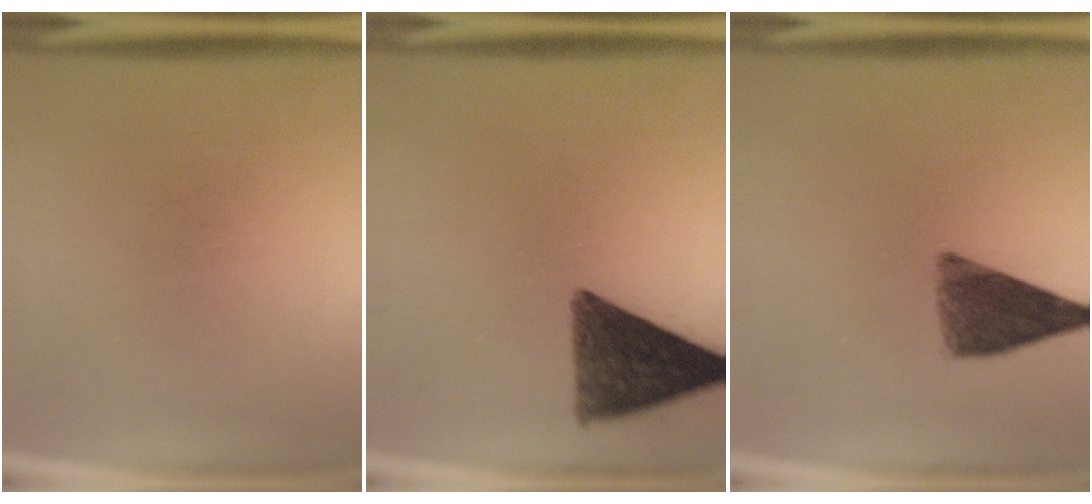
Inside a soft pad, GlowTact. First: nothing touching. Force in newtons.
{"total": 11.2}
{"total": 8.7}